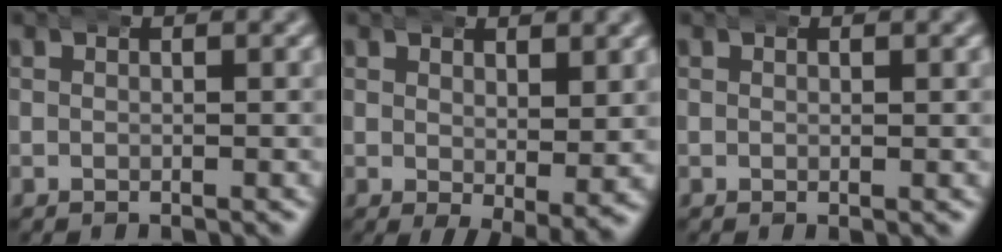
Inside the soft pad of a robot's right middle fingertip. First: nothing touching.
{"total": 2.7, "force": [0.2, 1.0, 2.6], "torque": [-0.027, -0.023, 0.012]}
{"total": 0.6, "force": [0.5, 0.0, 0.2], "torque": [0.001, -0.001, 0.008]}